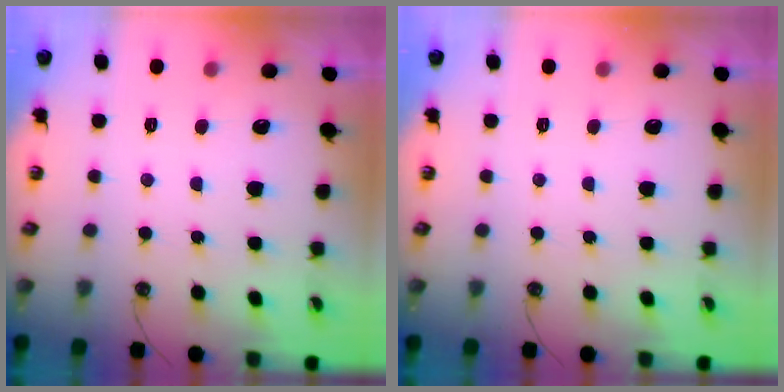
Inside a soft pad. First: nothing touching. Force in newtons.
{"total": 0.0}